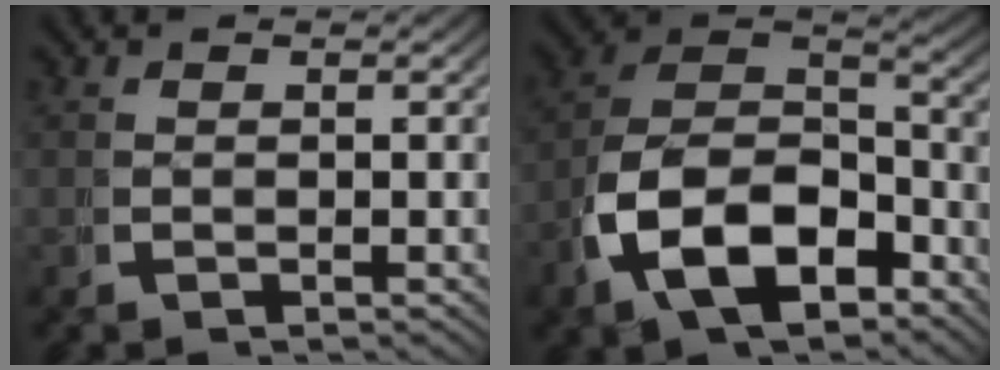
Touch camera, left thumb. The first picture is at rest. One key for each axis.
{"total": 12.0, "fx": -1.9, "fy": 8.4, "fz": 8.4, "tx": -0.196, "ty": -0.042, "tz": -0.020}